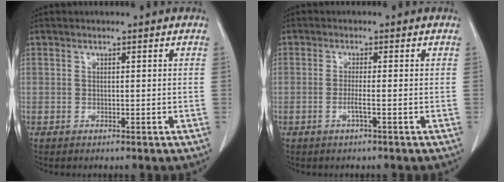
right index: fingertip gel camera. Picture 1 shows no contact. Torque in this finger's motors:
{"motor_torque": [-0.08, 0.03, -0.01, 0.00]}